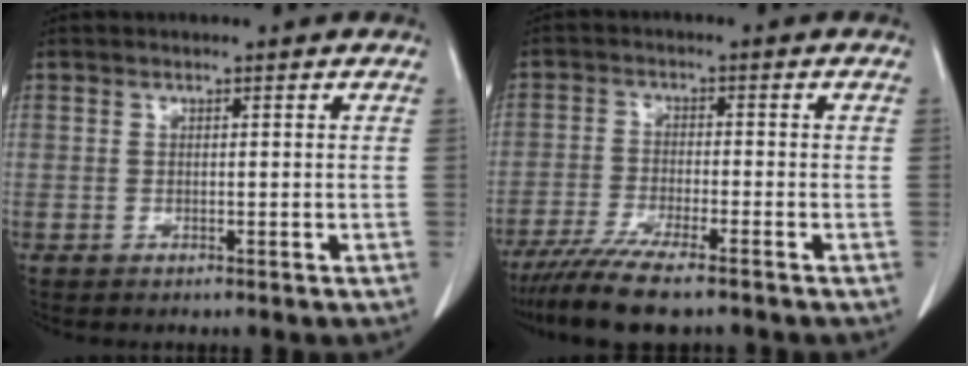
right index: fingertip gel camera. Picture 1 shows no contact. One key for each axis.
{"total": 9.2, "fx": -7.5, "fy": 0.6, "fz": 5.2, "tx": -0.086, "ty": -0.025, "tz": -0.126}